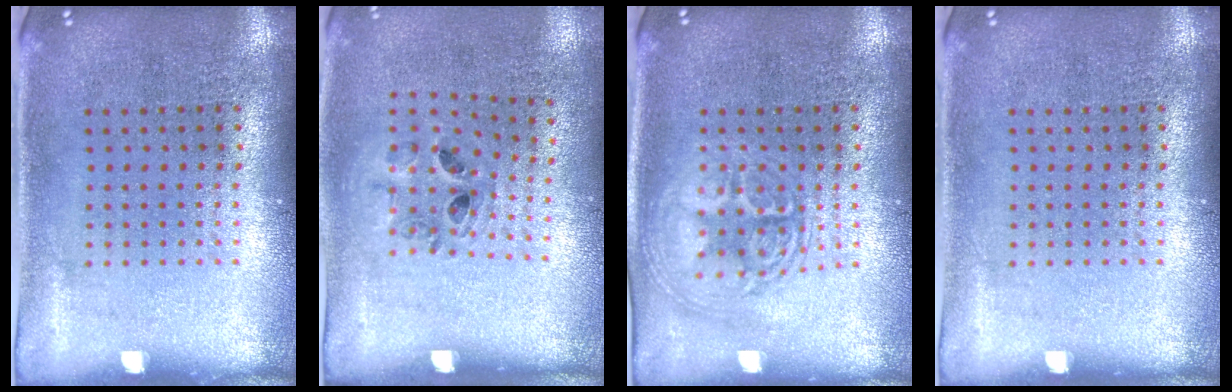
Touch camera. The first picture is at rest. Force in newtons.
{"total": 1.0, "press": 0.9, "slide": 0.5}
{"total": 2.6, "press": 2.6, "slide": 0.2}
{"total": 0.0}